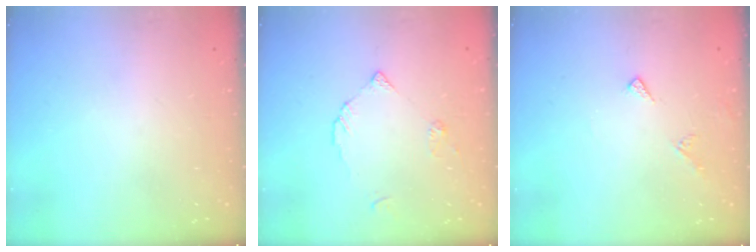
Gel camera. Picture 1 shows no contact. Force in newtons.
{"total": 3.7, "press": 3.7, "slide": 0.3}
{"total": 6.5, "press": 6.5, "slide": 0.7}